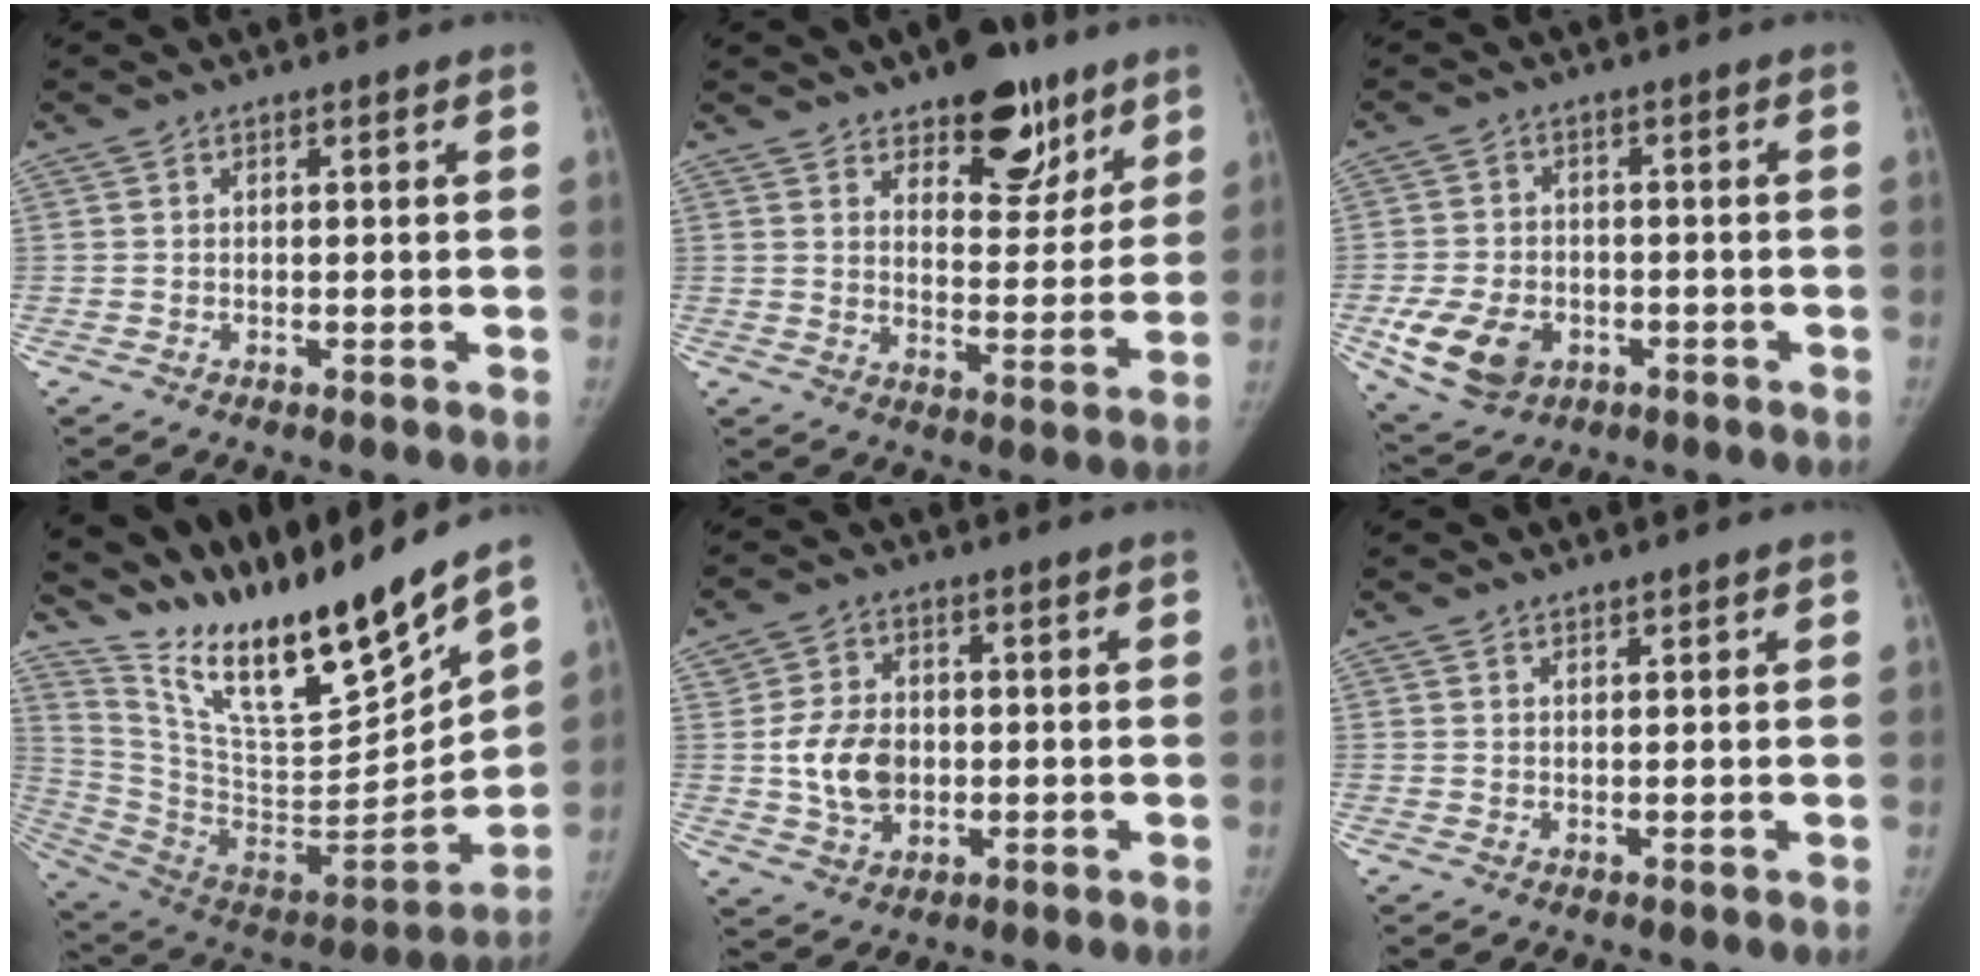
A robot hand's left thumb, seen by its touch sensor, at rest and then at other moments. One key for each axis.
{"total": 14.1, "fx": 9.3, "fy": 6.9, "fz": 8.1, "tx": -0.054, "ty": -0.054, "tz": 0.137}
{"total": 10.1, "fx": -3.4, "fy": 7.5, "fz": 5.9, "tx": -0.102, "ty": 0.006, "tz": -0.049}
{"total": 26.7, "fx": 21.9, "fy": 4.4, "fz": 14.5, "tx": -0.205, "ty": -0.127, "tz": 0.381}
{"total": 8.9, "fx": -0.3, "fy": 6.9, "fz": 5.7, "tx": -0.081, "ty": -0.001, "tz": -0.001}
{"total": 0.9, "fx": 0.9, "fy": 0.1, "fz": 0.2, "tx": -0.001, "ty": -0.007, "tz": 0.016}